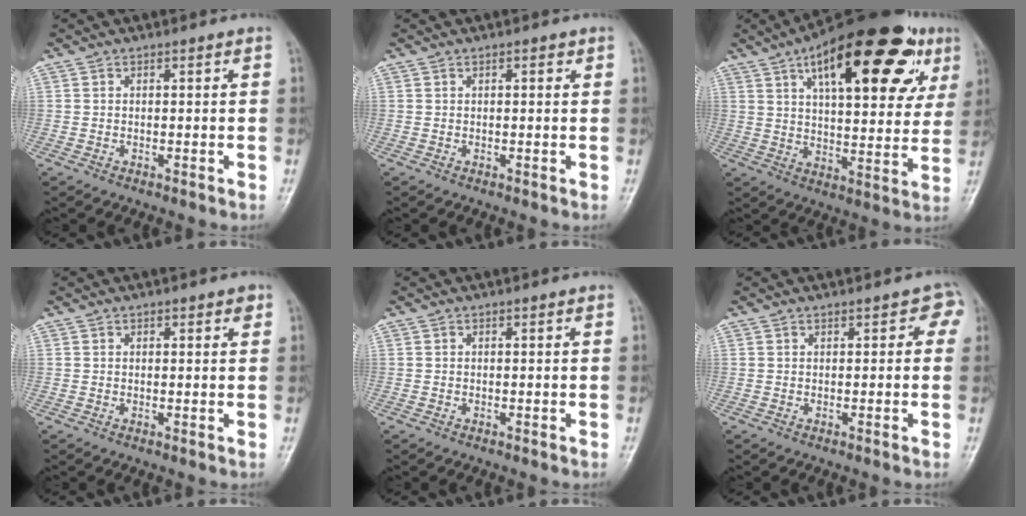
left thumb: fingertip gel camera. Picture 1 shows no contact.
{"total": 1.4, "force": [0.7, 0.8, 1.0], "torque": [-0.007, 0.001, 0.006]}
{"total": 27.9, "force": [12.8, 11.1, 22.2], "torque": [-0.296, 0.000, 0.186]}
{"total": 1.7, "force": [0.9, 0.8, 1.1], "torque": [-0.005, -0.002, 0.010]}
{"total": 0.0}
{"total": 2.3, "force": [1.0, 1.6, 1.4], "torque": [0.009, 0.004, 0.005]}